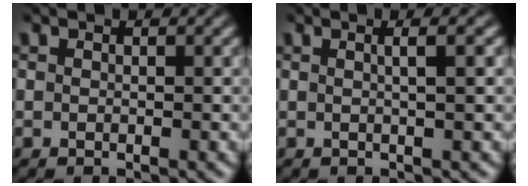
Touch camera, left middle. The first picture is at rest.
{"total": 2.5, "force": [0.5, 0.9, 2.3], "torque": [-0.024, 0.008, -0.010]}